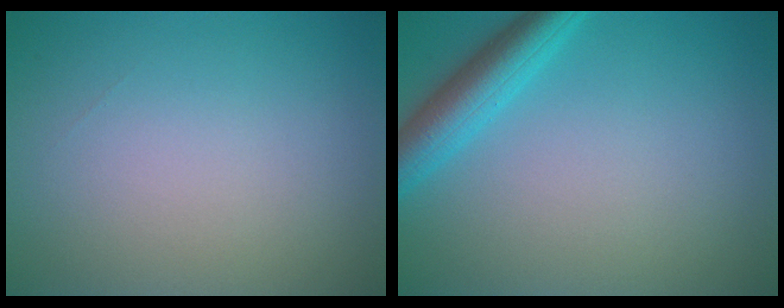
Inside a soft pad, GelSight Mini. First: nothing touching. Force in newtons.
{"total": 4.1, "press": 4.1, "slide": 0.3}